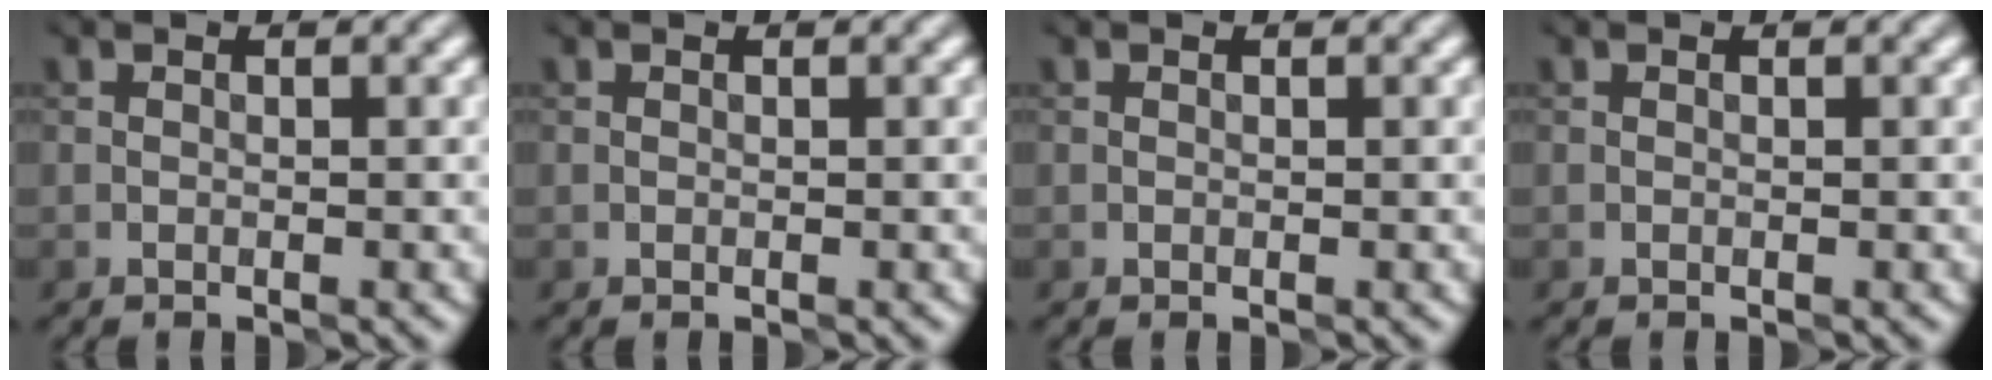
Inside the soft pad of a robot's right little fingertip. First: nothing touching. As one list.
[{"total": 0.0}, {"total": 0.0}, {"total": 0.0}]